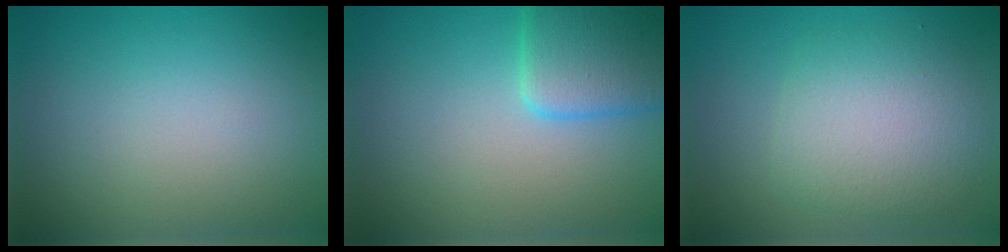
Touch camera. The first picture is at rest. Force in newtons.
{"total": 4.4, "press": 4.4, "slide": 0.2}
{"total": 4.5, "press": 4.5, "slide": 0.0}